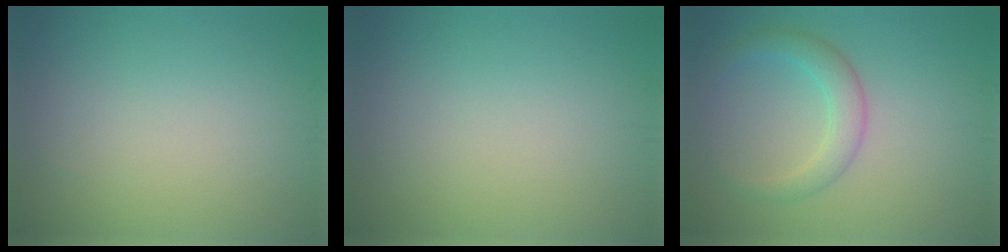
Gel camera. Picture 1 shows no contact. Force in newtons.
{"total": 0.0}
{"total": 3.2, "press": 3.2, "slide": 0.2}